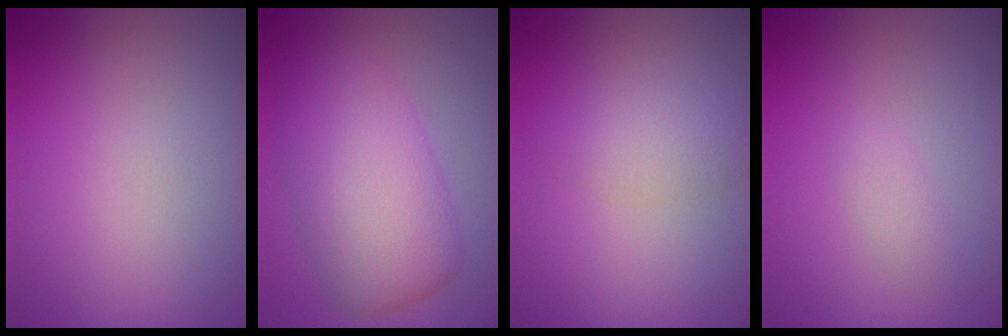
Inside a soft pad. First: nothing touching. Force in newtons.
{"total": 7.5, "press": 7.5, "slide": 0.4}
{"total": 2.4, "press": 2.4, "slide": 0.0}
{"total": 1.0, "press": 1.0, "slide": 0.0}